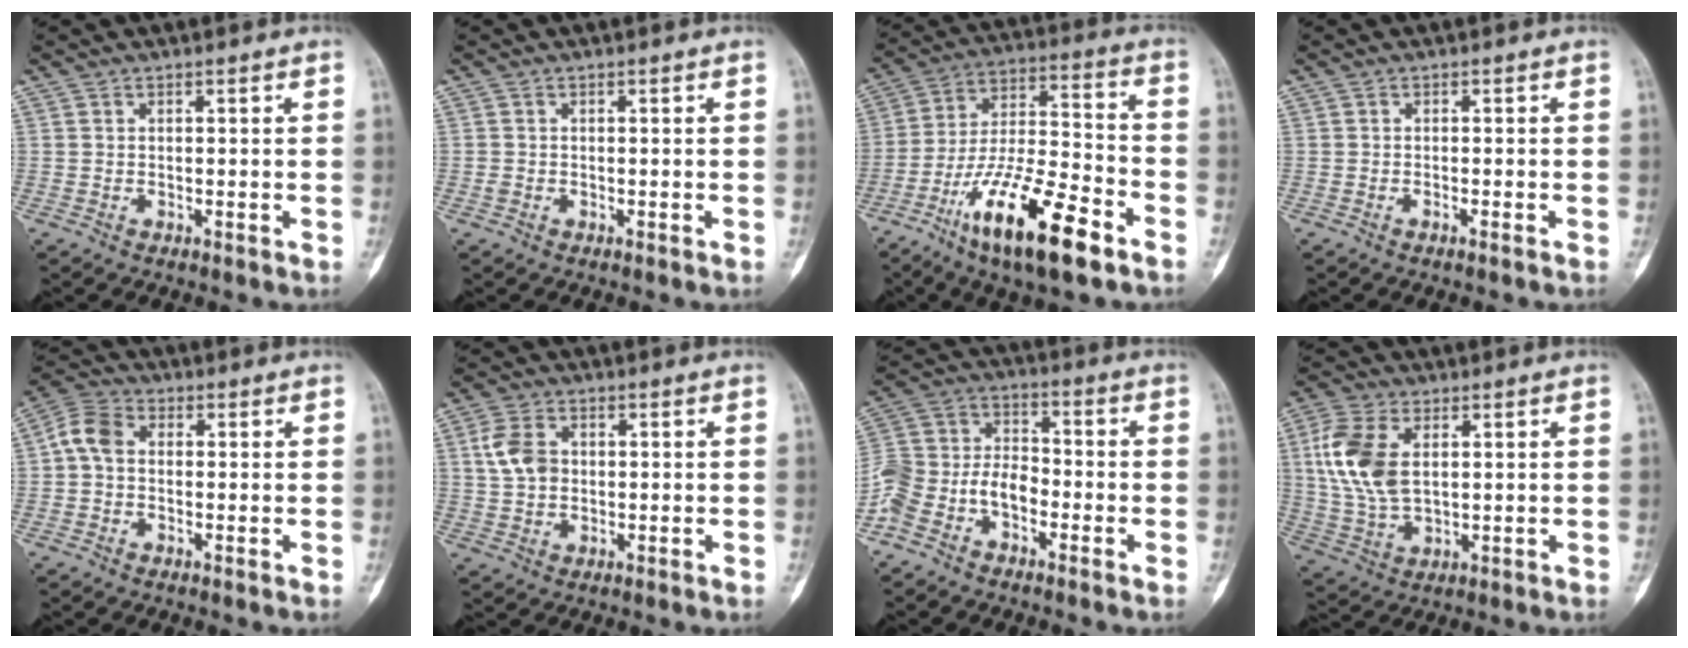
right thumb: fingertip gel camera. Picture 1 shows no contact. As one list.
[{"total": 0.8, "force": [-0.3, 0.6, 0.3], "torque": [-0.007, 0.001, -0.005]}, {"total": 20.0, "force": [-11.1, 5.4, 15.7], "torque": [-0.295, 0.056, -0.195]}, {"total": 0.8, "force": [-0.6, 0.0, 0.6], "torque": [-0.013, 0.003, -0.008]}, {"total": 5.9, "force": [0.2, 4.3, 4.1], "torque": [-0.079, 0.019, -0.008]}, {"total": 6.3, "force": [0.9, 4.6, 4.2], "torque": [-0.078, 0.005, 0.016]}, {"total": 11.8, "force": [-5.6, 7.7, 6.9], "torque": [-0.140, 0.050, -0.120]}, {"total": 12.3, "force": [2.5, 7.2, 9.6], "torque": [-0.208, -0.003, 0.053]}]